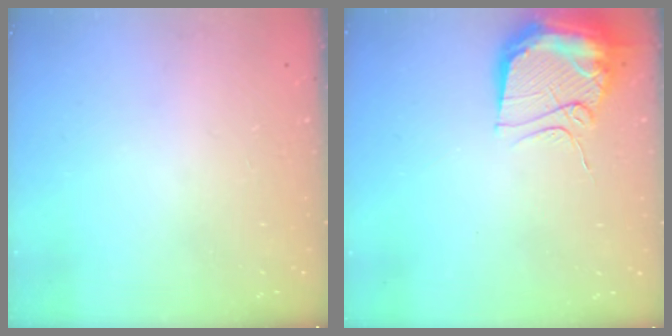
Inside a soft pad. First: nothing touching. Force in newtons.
{"total": 12.2, "press": 12.1, "slide": 1.2}